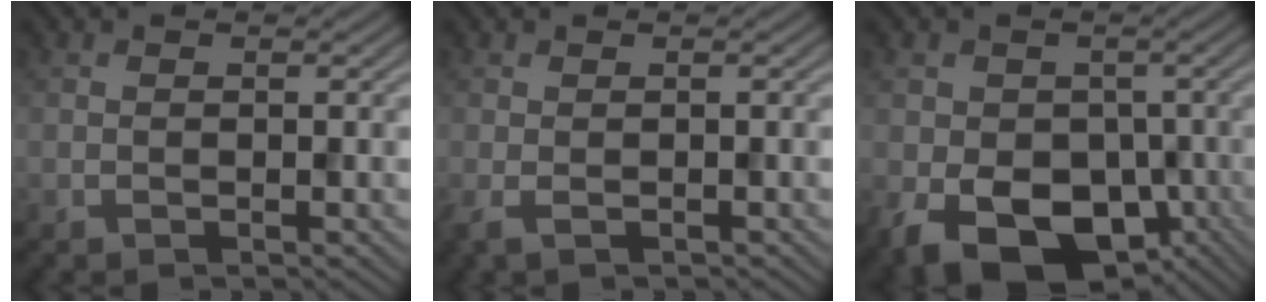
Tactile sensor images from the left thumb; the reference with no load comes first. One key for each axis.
{"total": 2.0, "fx": -1.0, "fy": 0.8, "fz": 1.6, "tx": -0.044, "ty": -0.005, "tz": -0.017}
{"total": 12.0, "fx": -4.7, "fy": 8.6, "fz": 6.8, "tx": -0.118, "ty": -0.037, "tz": -0.082}